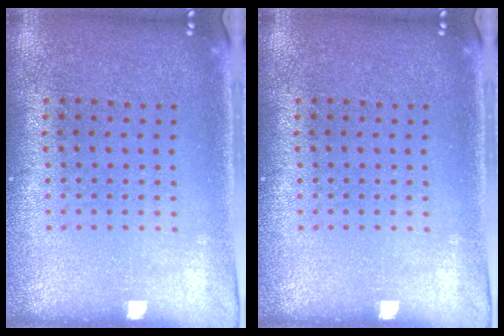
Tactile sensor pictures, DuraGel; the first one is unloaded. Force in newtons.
{"total": 0.0}